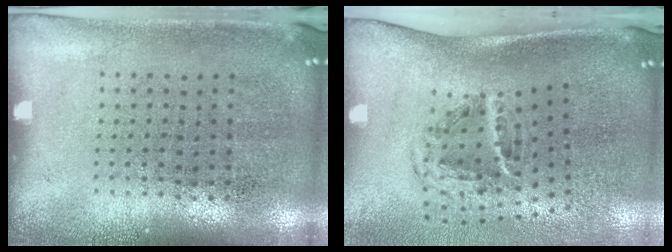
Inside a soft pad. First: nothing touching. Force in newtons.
{"total": 2.1, "press": 1.2, "slide": 1.7}